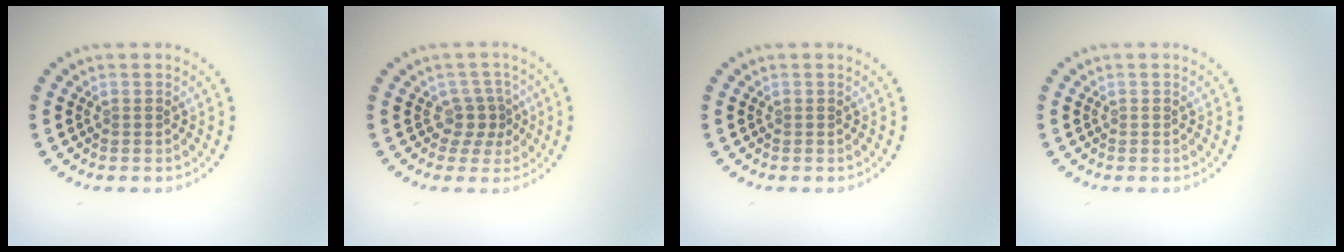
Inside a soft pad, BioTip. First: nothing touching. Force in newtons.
{"total": 2.2, "press": 1.5, "slide": 1.6}
{"total": 0.0}
{"total": 0.0}